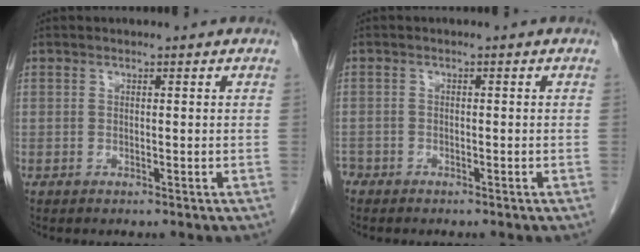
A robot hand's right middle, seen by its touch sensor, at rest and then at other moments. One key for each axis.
{"total": 2.3, "fx": -1.9, "fy": 1.2, "fz": 0.3, "tx": -0.012, "ty": 0.001, "tz": -0.036}